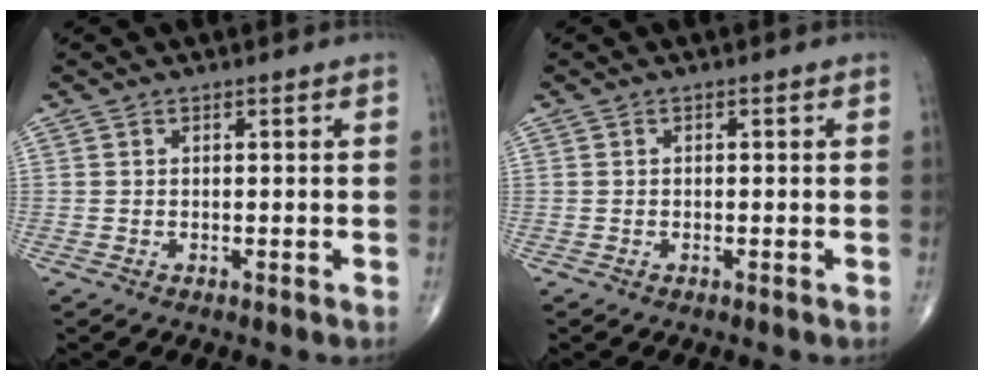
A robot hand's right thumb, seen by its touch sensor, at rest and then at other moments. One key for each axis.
{"total": 0.0}